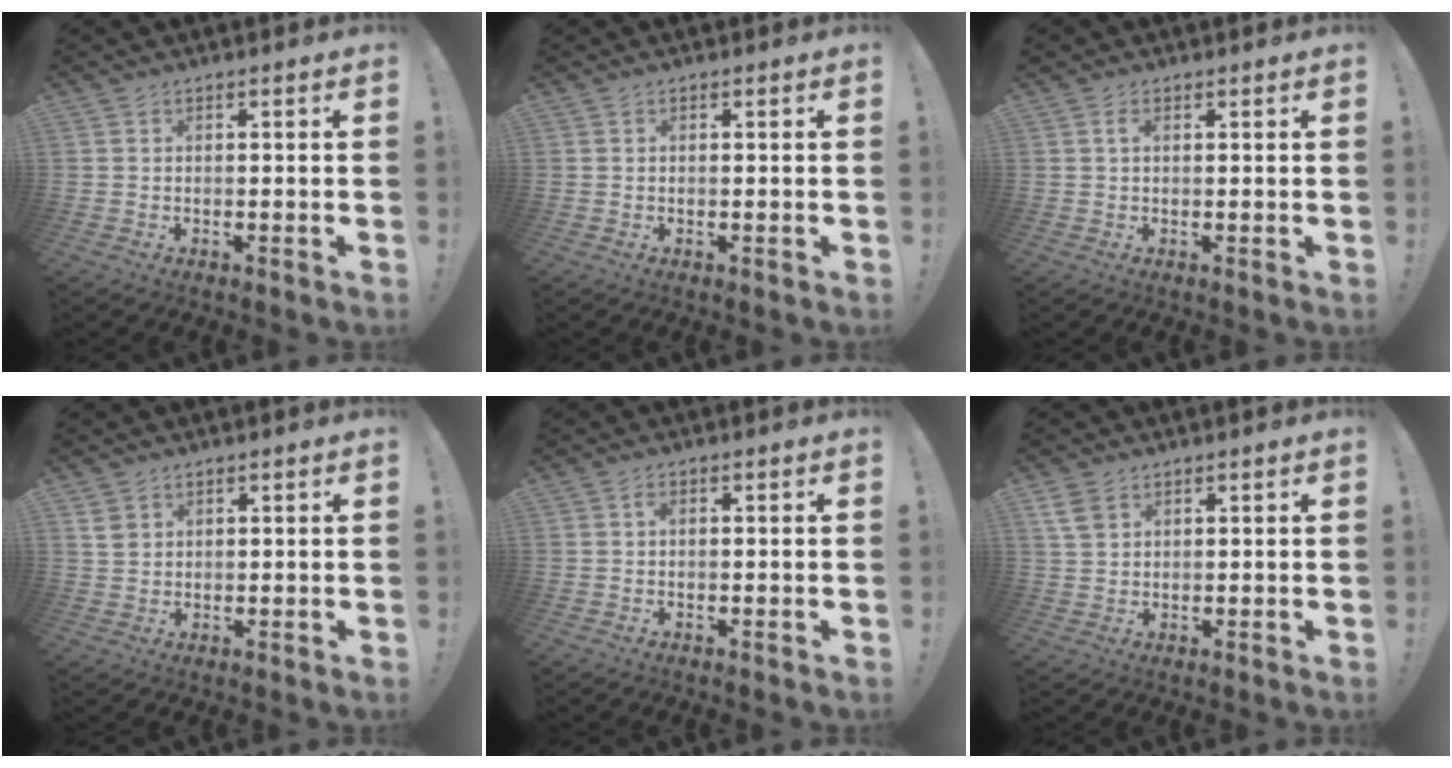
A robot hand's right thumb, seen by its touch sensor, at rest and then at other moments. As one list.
[{"total": 0.0}, {"total": 1.9, "force": [0.8, 1.0, 1.4], "torque": [-0.022, 0.001, 0.012]}, {"total": 3.4, "force": [1.9, 2.5, 1.3], "torque": [-0.015, -0.007, 0.037]}, {"total": 1.3, "force": [0.1, 0.8, 1.0], "torque": [-0.016, 0.003, -0.001]}, {"total": 4.9, "force": [2.7, 3.1, 2.6], "torque": [-0.046, -0.010, 0.051]}]